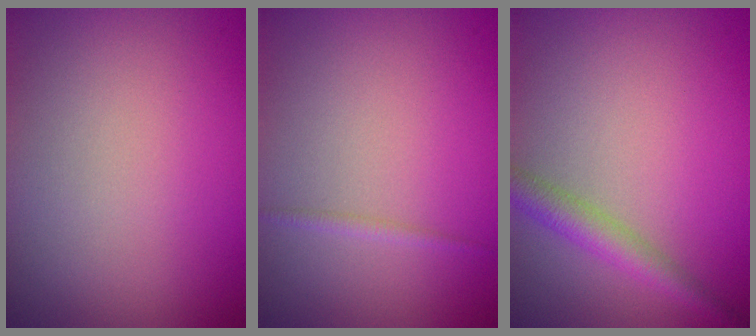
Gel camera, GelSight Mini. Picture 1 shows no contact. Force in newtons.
{"total": 0.7, "press": 0.7, "slide": 0.1}
{"total": 2.8, "press": 2.8, "slide": 0.2}